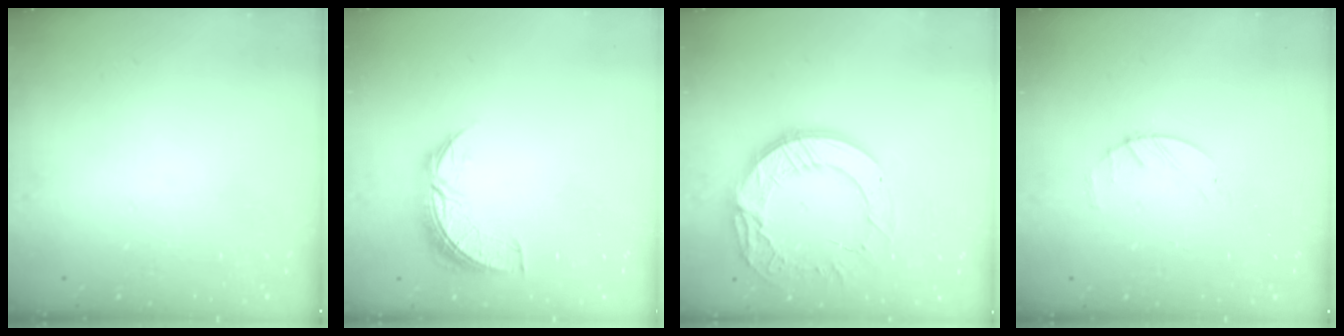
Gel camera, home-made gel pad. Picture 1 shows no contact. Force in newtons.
{"total": 8.5, "press": 8.5, "slide": 0.5}
{"total": 17.6, "press": 17.5, "slide": 1.5}
{"total": 2.4, "press": 2.3, "slide": 0.3}